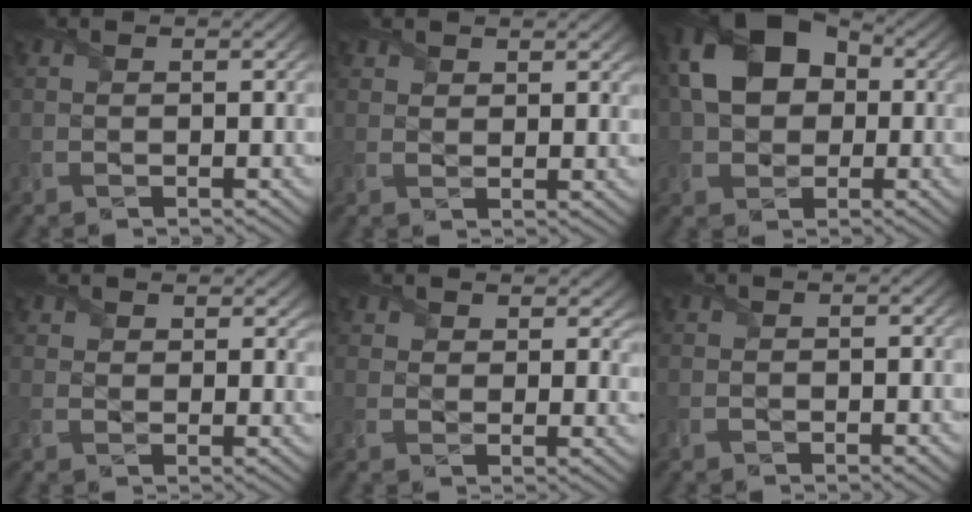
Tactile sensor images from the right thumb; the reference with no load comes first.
{"total": 2.3, "force": [1.7, 1.3, 0.8], "torque": [-0.017, -0.002, 0.035]}
{"total": 13.0, "force": [2.5, 9.4, 8.6], "torque": [-0.169, 0.017, 0.033]}
{"total": 3.5, "force": [2.4, 2.1, 1.3], "torque": [-0.030, -0.005, 0.047]}
{"total": 4.7, "force": [3.1, 2.9, 2.1], "torque": [-0.051, -0.004, 0.058]}
{"total": 1.0, "force": [-0.4, 0.5, 0.8], "torque": [-0.012, -0.005, -0.002]}